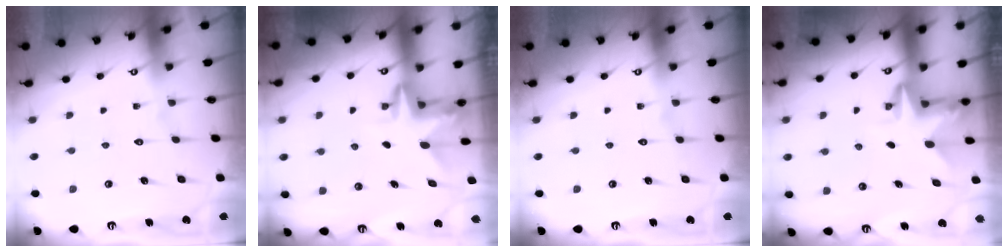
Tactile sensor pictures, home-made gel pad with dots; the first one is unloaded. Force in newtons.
{"total": 3.2, "press": 3.2, "slide": 0.3}
{"total": 0.0}
{"total": 3.2, "press": 3.2, "slide": 0.1}